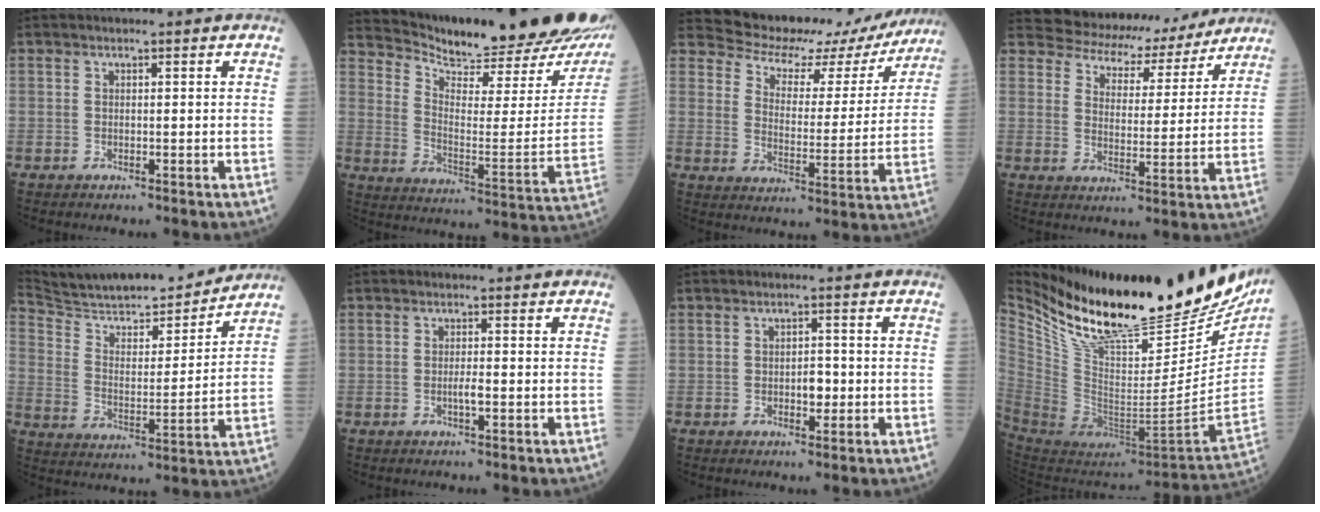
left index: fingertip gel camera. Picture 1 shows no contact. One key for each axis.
{"total": 25.2, "fx": 23.4, "fy": 3.9, "fz": 8.5, "tx": -0.150, "ty": -0.106, "tz": 0.304}
{"total": 16.3, "fx": 14.8, "fy": 6.2, "fz": 3.0, "tx": -0.030, "ty": -0.006, "tz": 0.176}
{"total": 12.6, "fx": 11.6, "fy": 4.8, "fz": 1.4, "tx": -0.014, "ty": 0.003, "tz": 0.145}
{"total": 20.1, "fx": 18.3, "fy": 2.7, "fz": 7.8, "tx": -0.133, "ty": -0.007, "tz": 0.285}
{"total": 1.5, "fx": -0.8, "fy": 0.1, "fz": 1.3, "tx": -0.027, "ty": -0.005, "tz": -0.014}
{"total": 2.4, "fx": -0.9, "fy": 1.2, "fz": 1.9, "tx": -0.025, "ty": -0.001, "tz": -0.012}
{"total": 32.1, "fx": 25.2, "fy": 7.7, "fz": 18.3, "tx": -0.318, "ty": -0.069, "tz": 0.388}